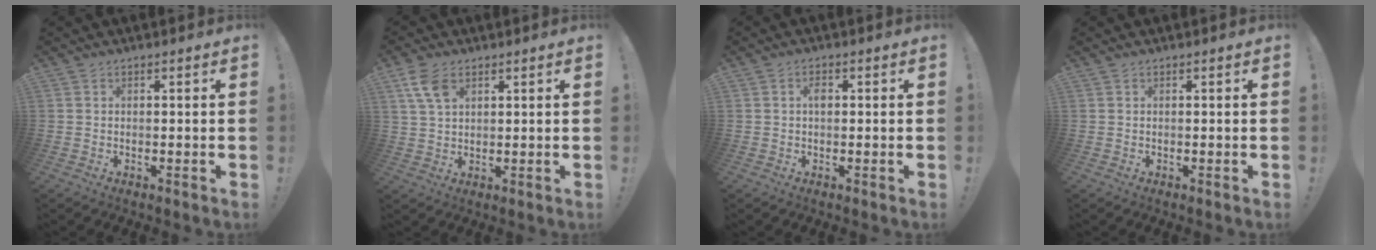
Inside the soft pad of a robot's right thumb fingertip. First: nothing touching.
{"total": 7.0, "force": [3.5, 4.1, 4.5], "torque": [-0.078, -0.007, 0.069]}
{"total": 1.9, "force": [0.2, 1.1, 1.5], "torque": [-0.017, 0.000, -0.002]}
{"total": 0.0}